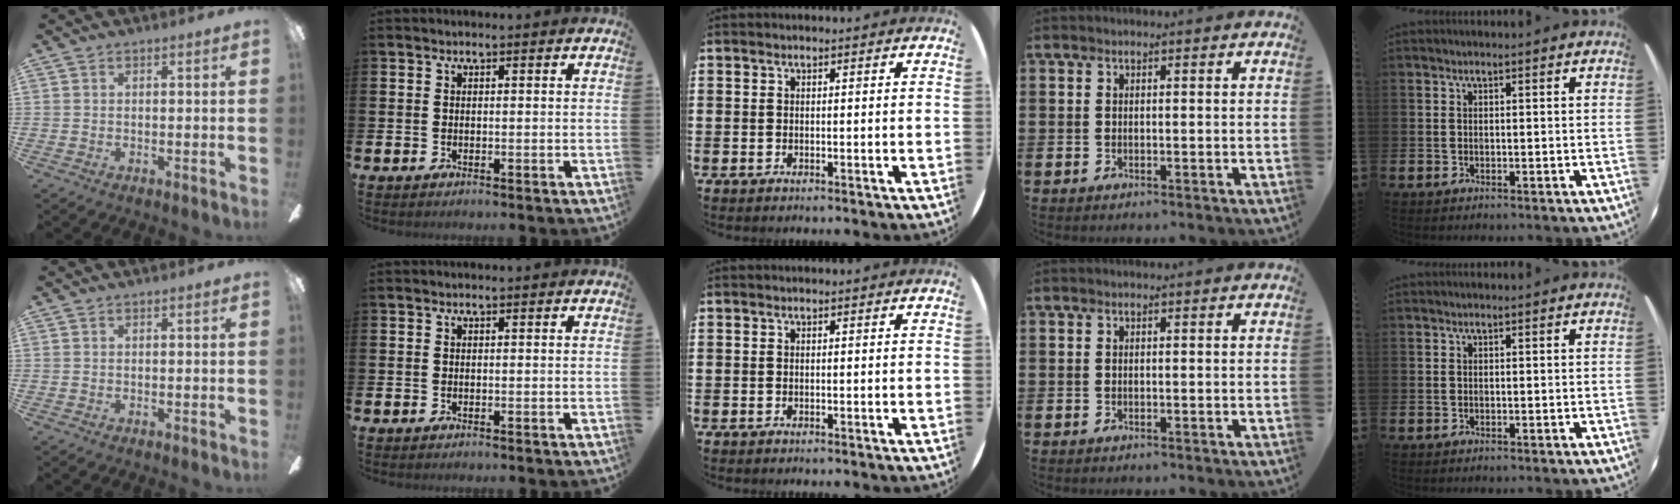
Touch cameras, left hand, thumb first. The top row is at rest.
{}